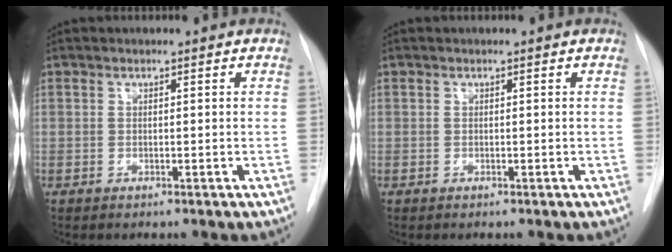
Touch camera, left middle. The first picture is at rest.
{"total": 0.0}